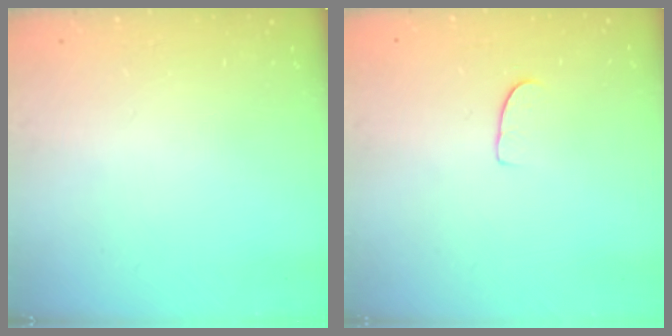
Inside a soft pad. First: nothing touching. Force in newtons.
{"total": 5.4, "press": 5.4, "slide": 0.3}